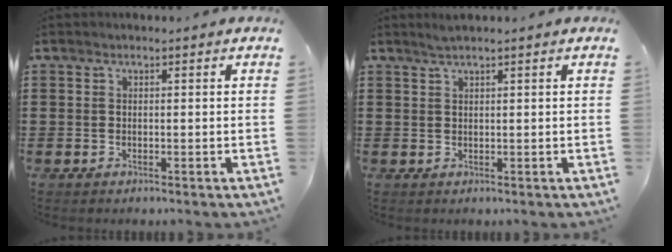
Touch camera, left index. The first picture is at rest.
{"total": 1.2, "force": [1.0, -0.1, 0.8], "torque": [-0.016, 0.001, 0.018]}